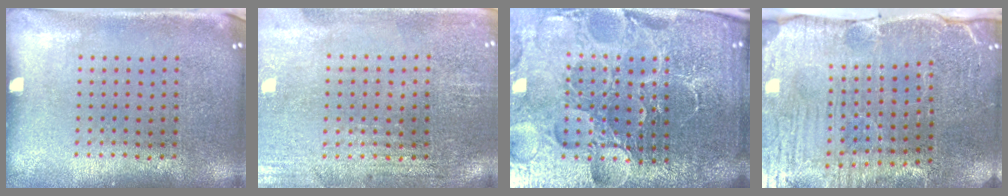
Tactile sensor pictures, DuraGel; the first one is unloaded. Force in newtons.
{"total": 0.6, "press": 0.5, "slide": 0.4}
{"total": 6.7, "press": 5.9, "slide": 3.2}
{"total": 4.0, "press": 4.0, "slide": 0.6}